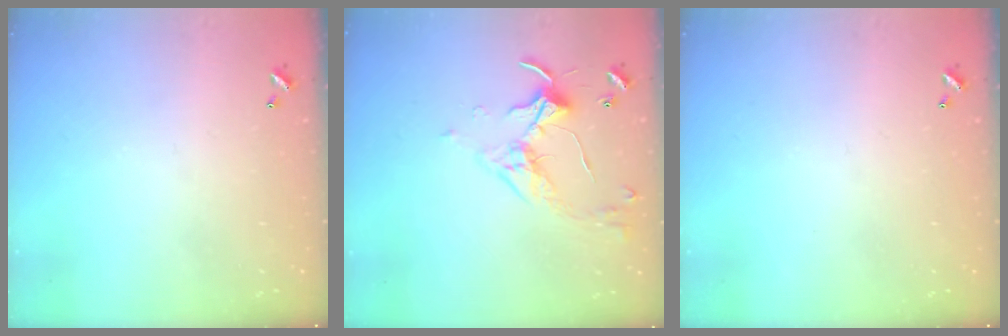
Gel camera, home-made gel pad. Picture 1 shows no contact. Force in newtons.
{"total": 3.3, "press": 3.2, "slide": 0.7}
{"total": 0.0}